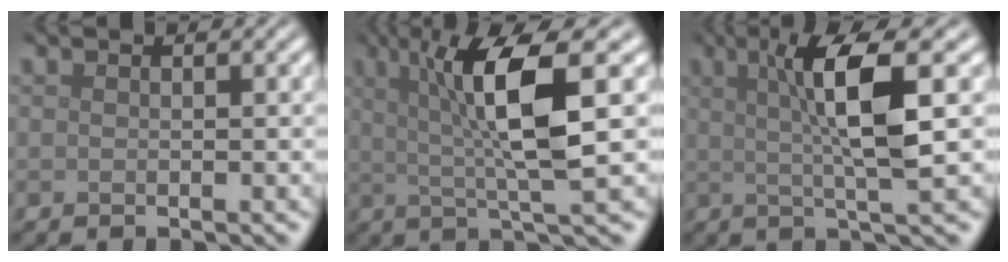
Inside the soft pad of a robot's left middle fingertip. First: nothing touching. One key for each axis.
{"total": 7.9, "fx": 1.6, "fy": 1.3, "fz": 7.6, "tx": -0.126, "ty": 0.005, "tz": 0.028}
{"total": 6.8, "fx": 1.5, "fy": 1.0, "fz": 6.6, "tx": -0.108, "ty": 0.009, "tz": 0.025}